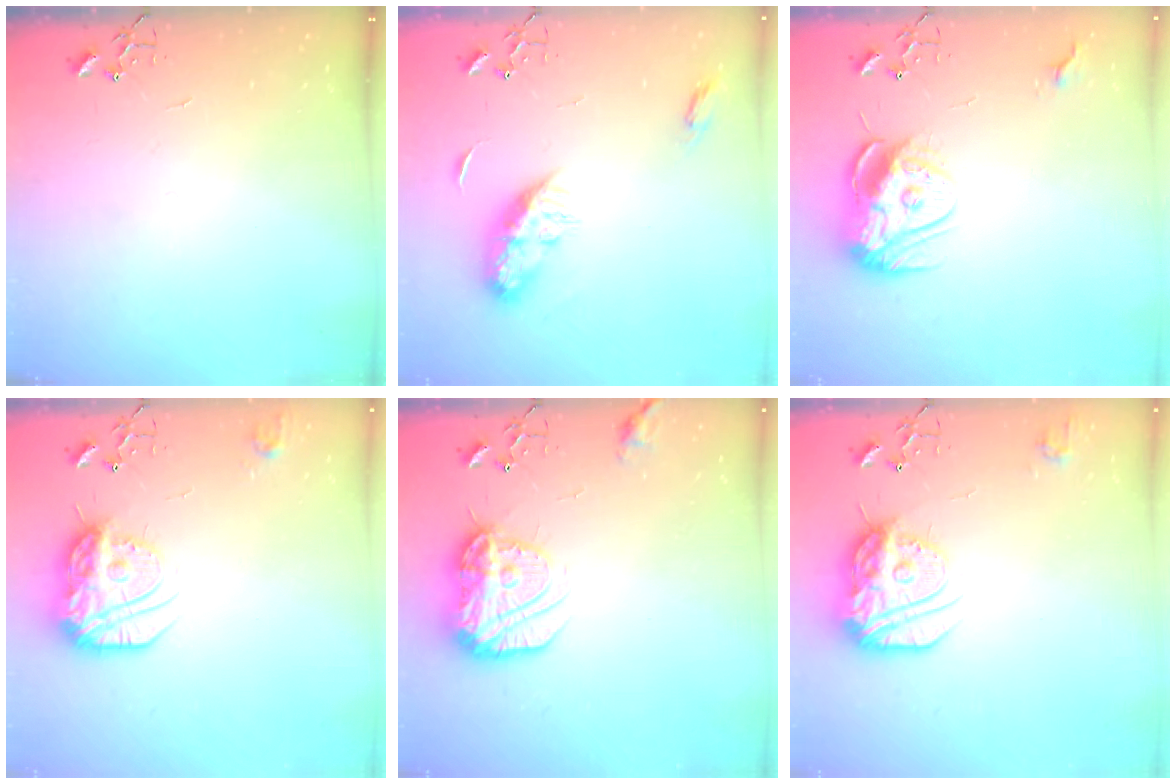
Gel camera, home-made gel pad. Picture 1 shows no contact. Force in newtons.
{"total": 9.6, "press": 9.6, "slide": 0.1}
{"total": 13.7, "press": 13.7, "slide": 1.2}
{"total": 17.6, "press": 17.6, "slide": 1.5}
{"total": 17.1, "press": 17.0, "slide": 1.4}
{"total": 16.5, "press": 16.4, "slide": 1.4}